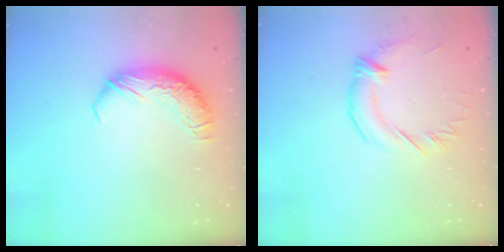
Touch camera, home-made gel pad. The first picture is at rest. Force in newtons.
{"total": 1.3, "press": 1.1, "slide": 0.7}